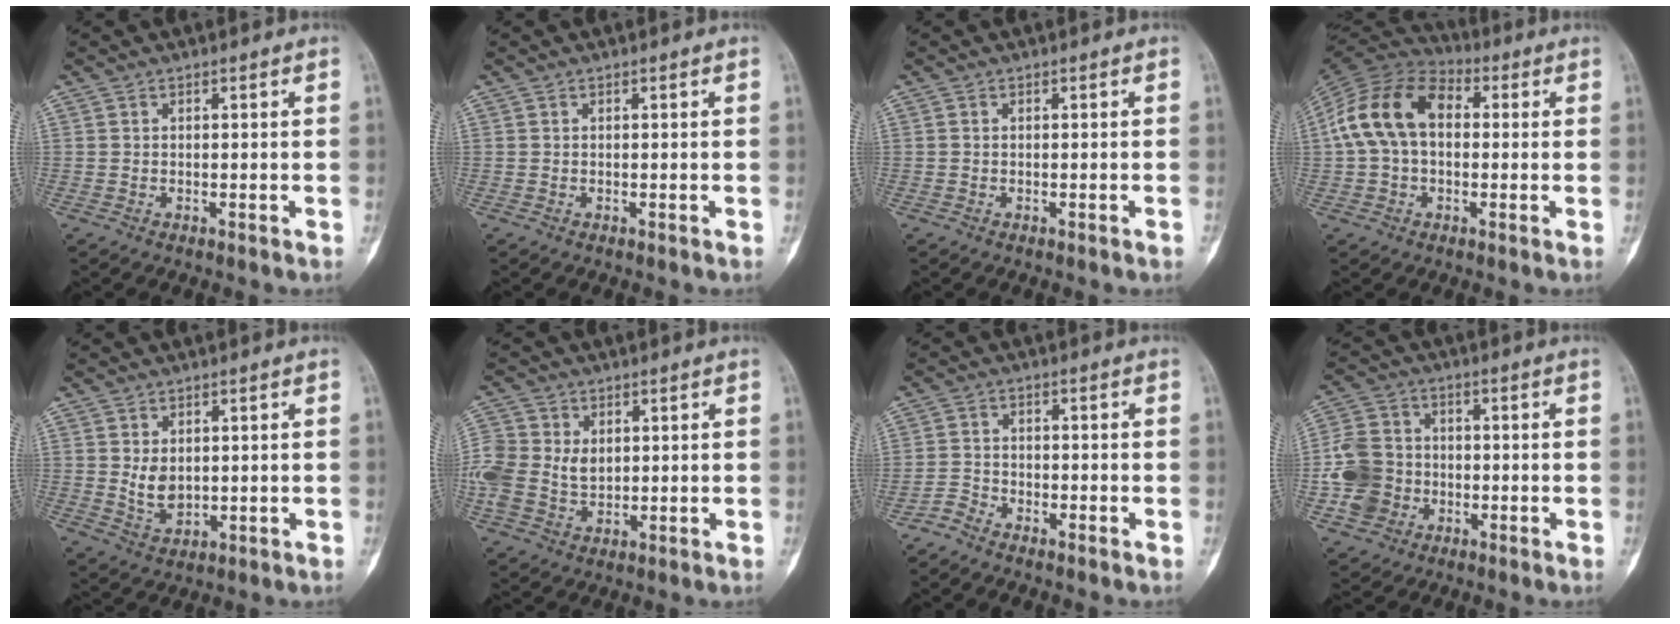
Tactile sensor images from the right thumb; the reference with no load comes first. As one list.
[{"total": 0.0}, {"total": 0.6, "force": [-0.4, 0.0, 0.5], "torque": [-0.010, -0.001, -0.005]}, {"total": 14.6, "force": [1.5, 9.9, 10.6], "torque": [-0.194, 0.039, 0.014]}, {"total": 4.6, "force": [0.7, 3.3, 3.2], "torque": [-0.040, -0.015, 0.024]}, {"total": 13.3, "force": [1.5, 10.7, 7.8], "torque": [-0.193, 0.009, 0.037]}, {"total": 2.7, "force": [-2.5, 0.9, 0.5], "torque": [-0.010, 0.007, -0.056]}, {"total": 9.3, "force": [-2.1, 7.7, 4.8], "torque": [-0.089, 0.013, -0.043]}]